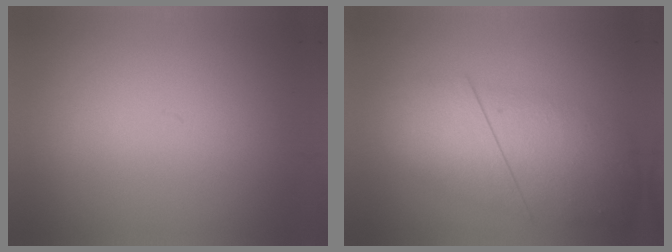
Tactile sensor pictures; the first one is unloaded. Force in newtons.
{"total": 4.5}